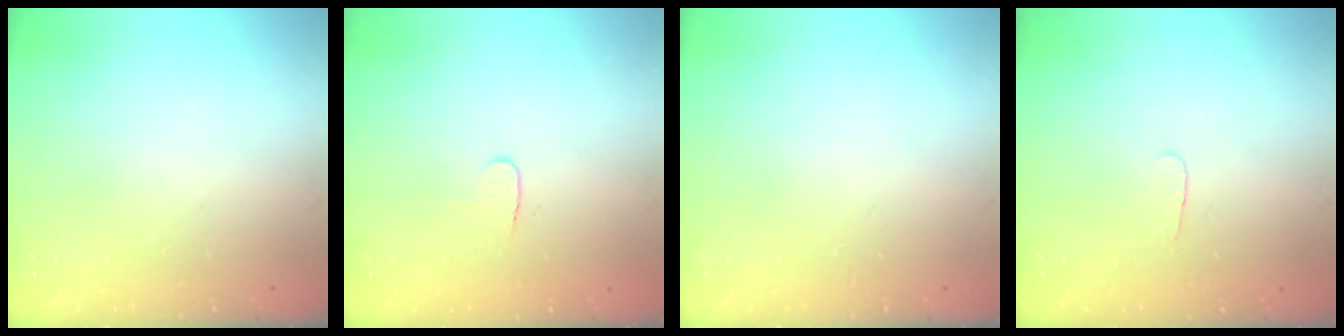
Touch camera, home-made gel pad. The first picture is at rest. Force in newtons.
{"total": 3.9, "press": 3.9, "slide": 0.2}
{"total": 0.0}
{"total": 2.8, "press": 2.8, "slide": 0.3}